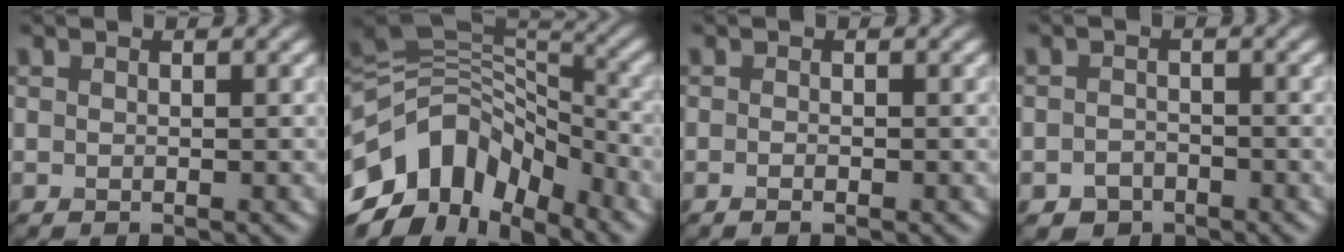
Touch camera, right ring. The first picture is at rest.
{"total": 11.9, "force": [-5.7, 7.3, 7.5], "torque": [-0.149, 0.024, -0.115]}
{"total": 0.8, "force": [-0.4, 0.2, 0.6], "torque": [-0.010, -0.003, -0.006]}
{"total": 2.0, "force": [-1.3, 1.3, 0.6], "torque": [-0.005, 0.002, -0.025]}